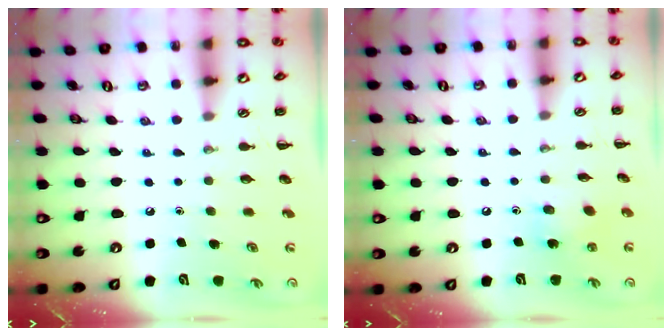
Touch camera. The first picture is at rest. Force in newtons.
{"total": 5.6, "press": 5.6, "slide": 0.6}